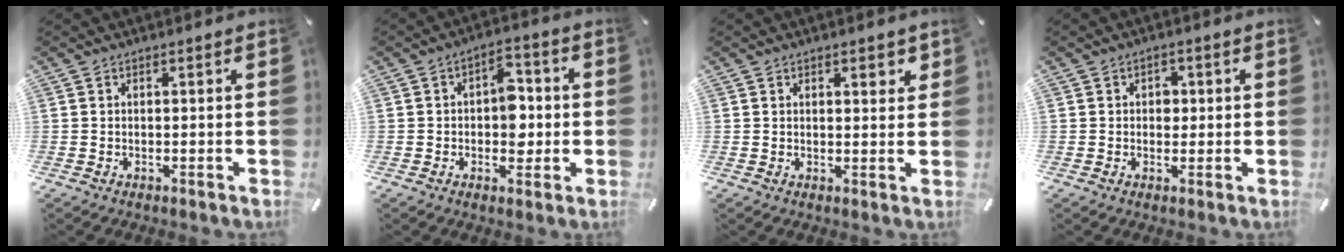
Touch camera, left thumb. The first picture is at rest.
{"total": 7.9, "force": [-0.3, 5.5, 5.7], "torque": [-0.057, 0.000, -0.012]}
{"total": 2.4, "force": [1.6, 1.3, 1.3], "torque": [-0.012, -0.002, 0.025]}
{"total": 2.8, "force": [0.1, 2.3, 1.6], "torque": [-0.009, -0.002, -0.007]}